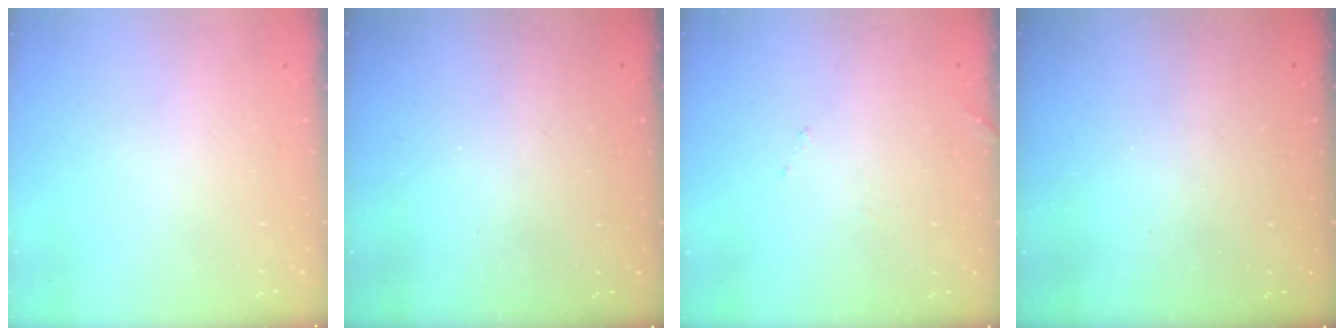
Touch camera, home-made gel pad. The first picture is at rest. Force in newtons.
{"total": 3.2, "press": 3.2, "slide": 0.1}
{"total": 7.3, "press": 7.3, "slide": 0.3}
{"total": 3.0, "press": 2.9, "slide": 0.8}